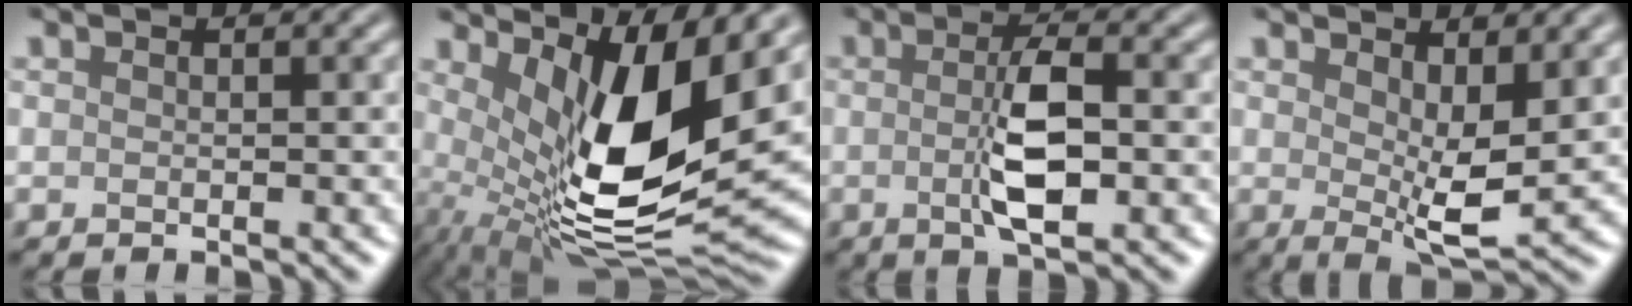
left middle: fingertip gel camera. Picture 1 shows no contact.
{"total": 12.0, "force": [2.0, 4.2, 11.1], "torque": [-0.190, -0.024, 0.043]}
{"total": 4.9, "force": [-0.6, 1.3, 4.6], "torque": [-0.093, -0.001, -0.011]}
{"total": 5.1, "force": [1.2, 1.7, 4.7], "torque": [-0.080, -0.015, 0.024]}